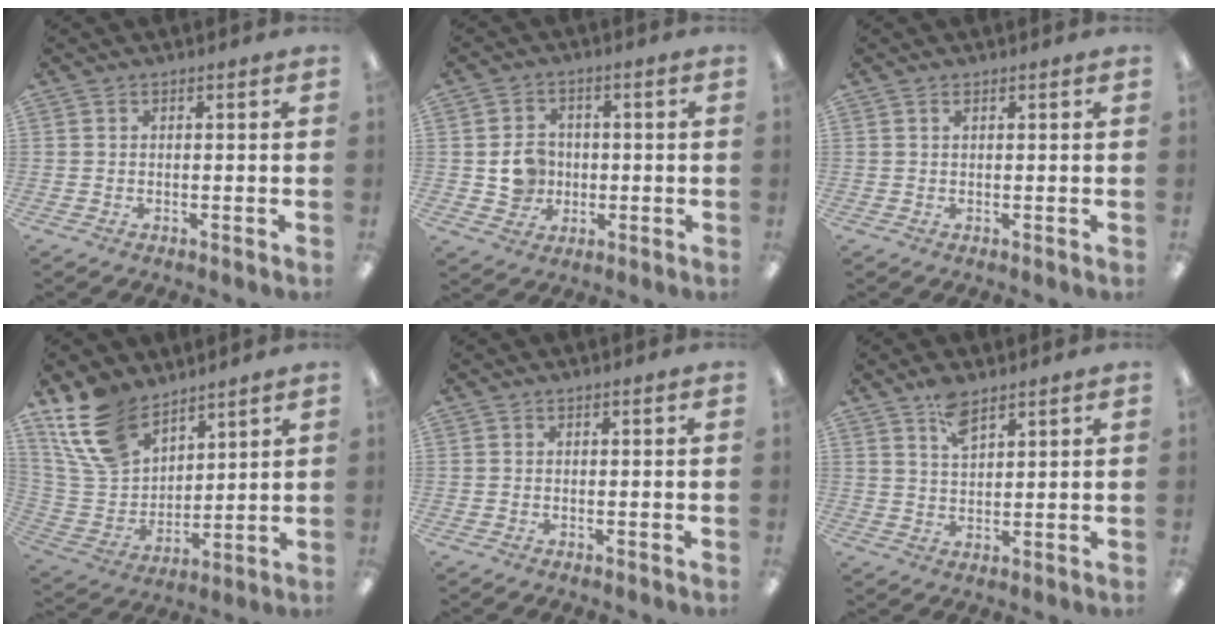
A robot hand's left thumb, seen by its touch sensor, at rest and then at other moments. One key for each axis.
{"total": 6.7, "fx": 0.1, "fy": 6.2, "fz": 2.5, "tx": -0.034, "ty": 0.010, "tz": 0.005}
{"total": 0.8, "fx": 0.4, "fy": 0.3, "fz": 0.5, "tx": -0.012, "ty": 0.002, "tz": 0.008}
{"total": 16.3, "fx": 11.2, "fy": 9.4, "fz": 7.2, "tx": -0.166, "ty": -0.043, "tz": 0.220}
{"total": 0.0}
{"total": 5.8, "fx": 4.2, "fy": 2.3, "fz": 3.2, "tx": -0.057, "ty": -0.016, "tz": 0.075}